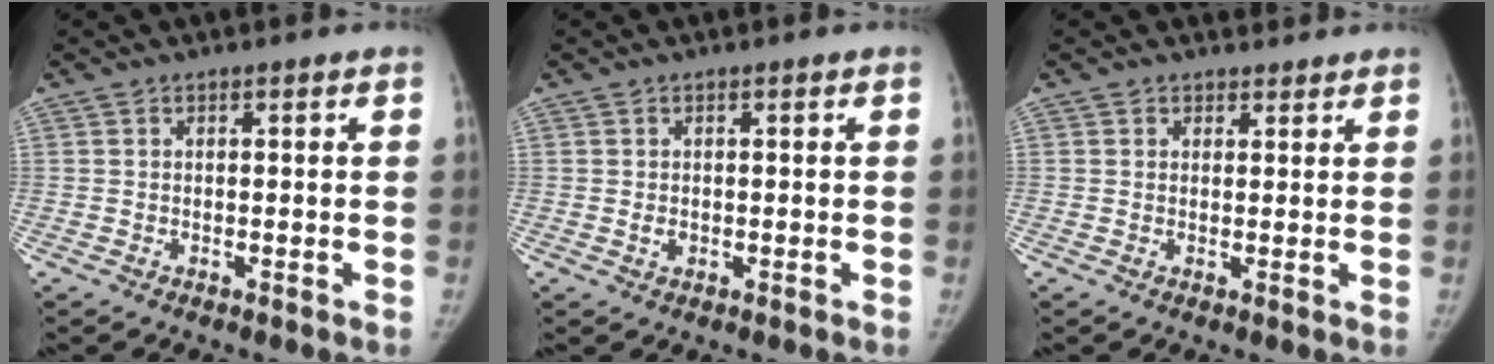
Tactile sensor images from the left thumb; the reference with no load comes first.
{"total": 1.1, "force": [0.0, 0.8, 0.7], "torque": [-0.007, 0.000, 0.004]}
{"total": 1.7, "force": [1.3, 1.0, -0.3], "torque": [0.022, -0.007, 0.012]}